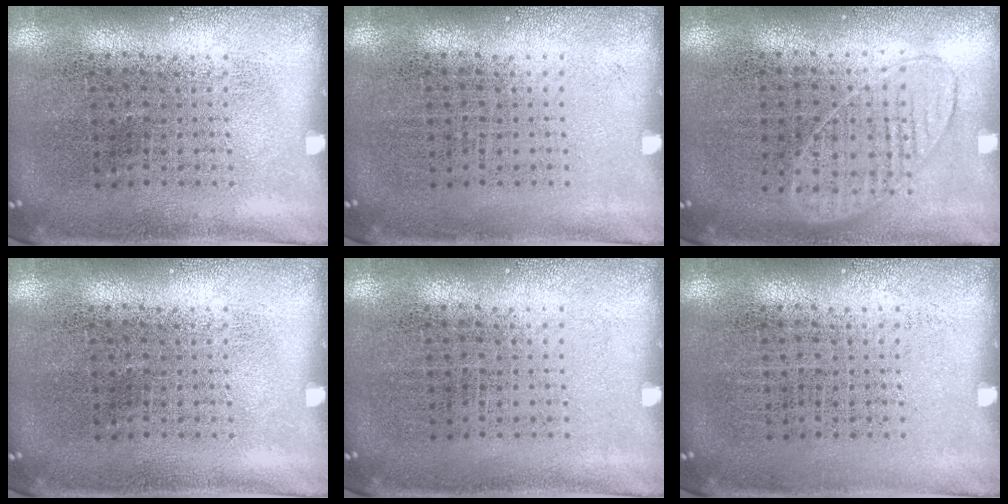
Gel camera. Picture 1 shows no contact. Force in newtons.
{"total": 0.0}
{"total": 0.9, "press": 0.8, "slide": 0.3}
{"total": 0.0}
{"total": 0.0}
{"total": 0.0}